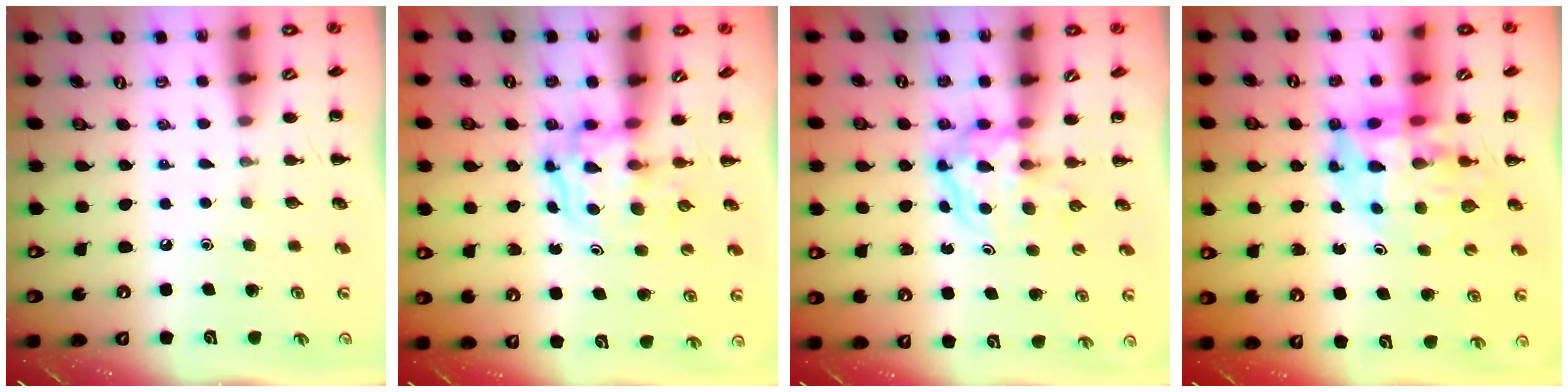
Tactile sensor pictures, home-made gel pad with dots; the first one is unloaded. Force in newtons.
{"total": 3.4, "press": 3.4, "slide": 0.4}
{"total": 3.8, "press": 3.7, "slide": 0.4}
{"total": 9.5, "press": 8.9, "slide": 3.4}